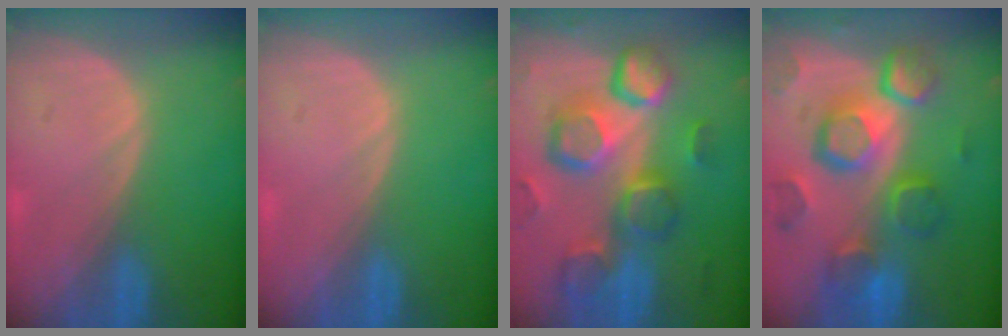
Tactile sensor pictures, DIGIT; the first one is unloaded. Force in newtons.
{"total": 0.0}
{"total": 12.9, "press": 11.3, "slide": 6.3}
{"total": 12.4, "press": 10.7, "slide": 6.2}